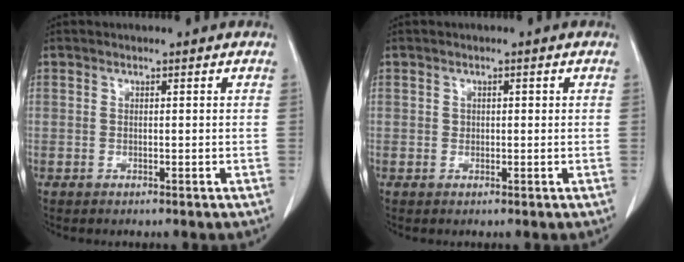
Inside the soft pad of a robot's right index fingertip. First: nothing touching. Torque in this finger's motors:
{"motor_torque": [-0.21, 0.09, -0.01, 0.00]}